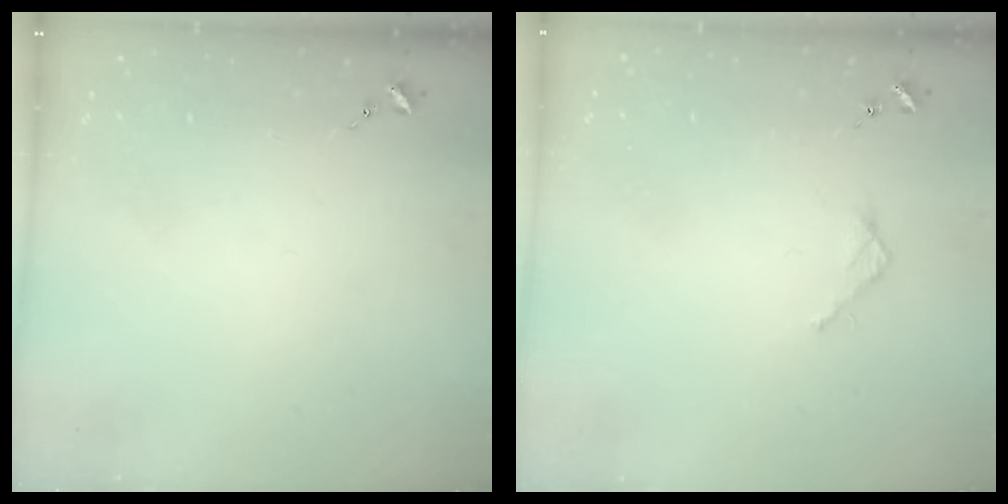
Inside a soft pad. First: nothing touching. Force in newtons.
{"total": 2.7, "press": 2.7, "slide": 0.2}